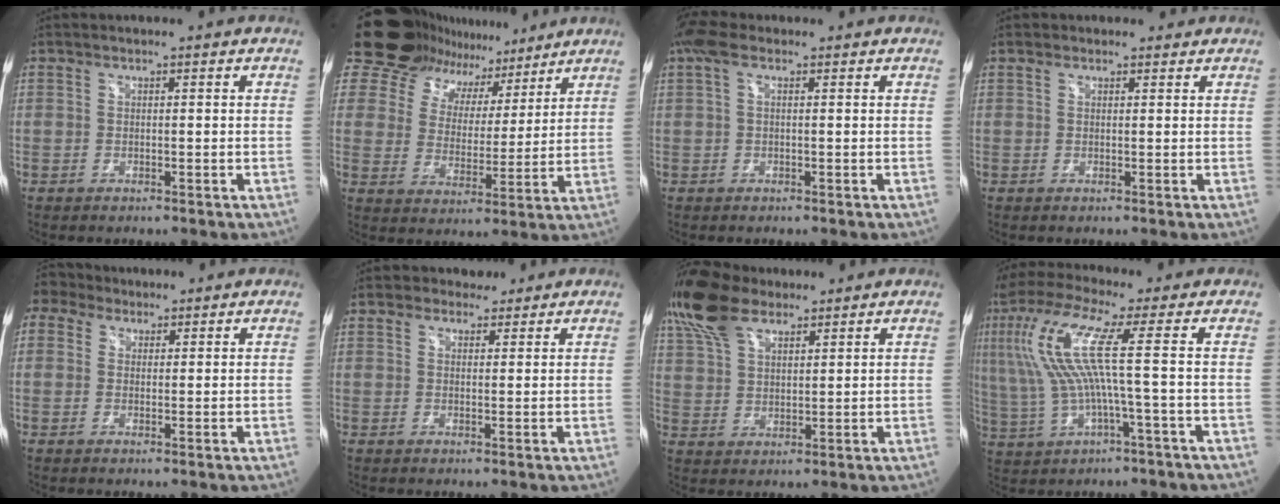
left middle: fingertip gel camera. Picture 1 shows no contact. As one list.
[{"total": 16.8, "force": [13.2, 9.0, 5.2], "torque": [-0.097, 0.033, 0.197]}, {"total": 3.5, "force": [1.9, 1.4, 2.6], "torque": [-0.067, 0.034, 0.034]}, {"total": 1.4, "force": [1.1, 1.0, -0.2], "torque": [0.009, 0.009, 0.011]}, {"total": 2.8, "force": [2.4, 1.5, -0.5], "torque": [0.001, 0.020, 0.047]}, {"total": 2.6, "force": [2.1, 1.5, -0.2], "torque": [0.012, 0.006, 0.028]}, {"total": 9.4, "force": [7.3, 3.9, 4.5], "torque": [-0.104, 0.029, 0.150]}, {"total": 16.4, "force": [3.0, 1.8, 16.0], "torque": [-0.370, 0.023, 0.054]}]